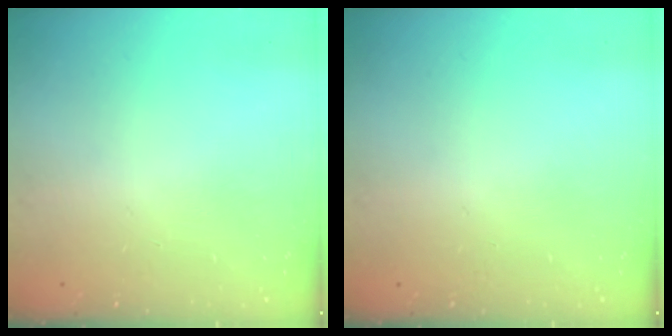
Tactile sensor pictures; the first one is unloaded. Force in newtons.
{"total": 0.0}